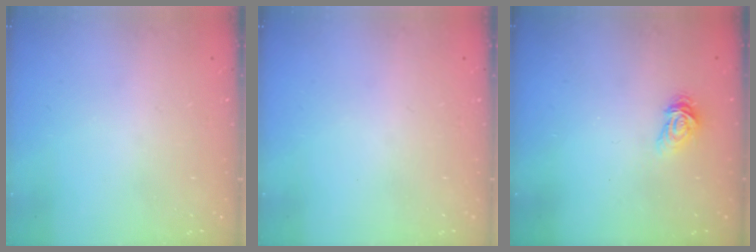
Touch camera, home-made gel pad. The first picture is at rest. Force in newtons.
{"total": 0.0}
{"total": 3.8, "press": 3.8, "slide": 0.4}